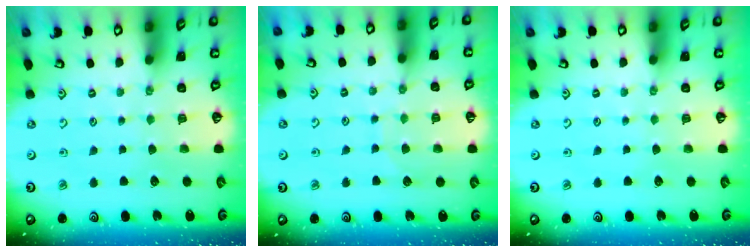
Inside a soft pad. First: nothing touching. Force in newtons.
{"total": 6.3, "press": 6.3, "slide": 0.6}
{"total": 0.0}